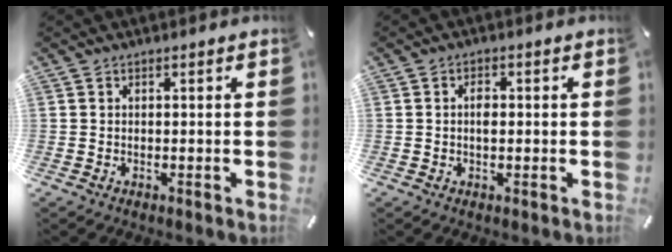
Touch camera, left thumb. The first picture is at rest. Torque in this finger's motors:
{"motor_torque": [0.07, -0.05, -0.01, -0.03, 0.01]}